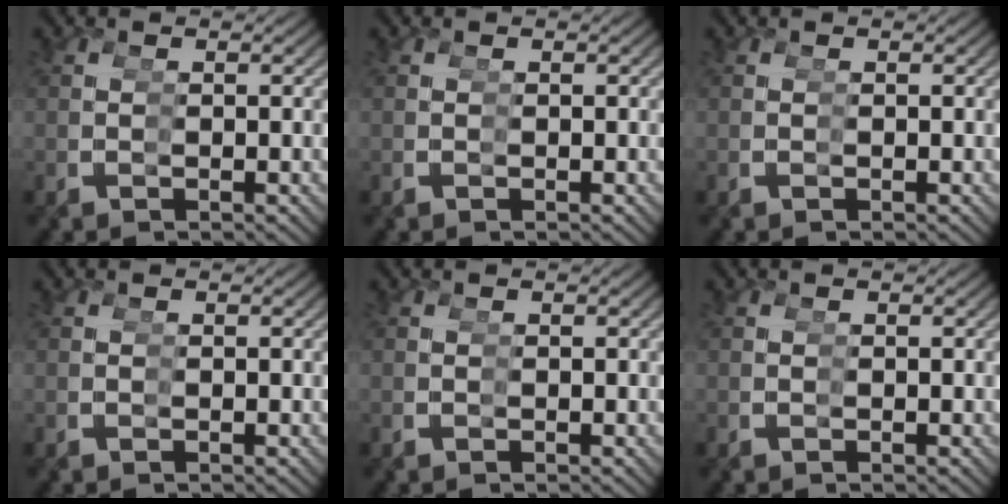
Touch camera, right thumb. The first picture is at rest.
{"total": 0.0}
{"total": 0.0}
{"total": 0.0}
{"total": 0.0}
{"total": 0.0}